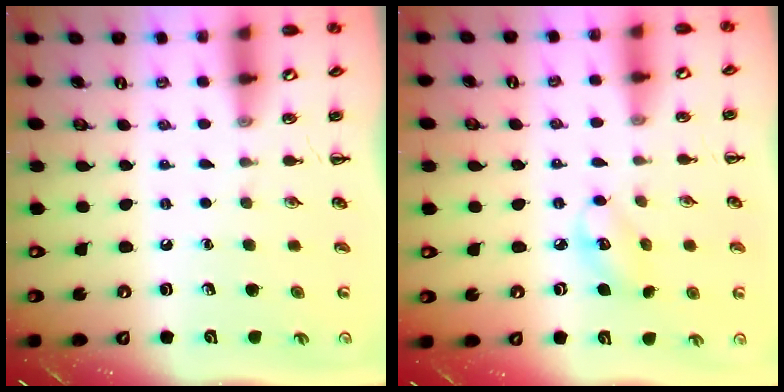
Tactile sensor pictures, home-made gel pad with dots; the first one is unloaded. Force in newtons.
{"total": 5.5, "press": 5.5, "slide": 0.9}